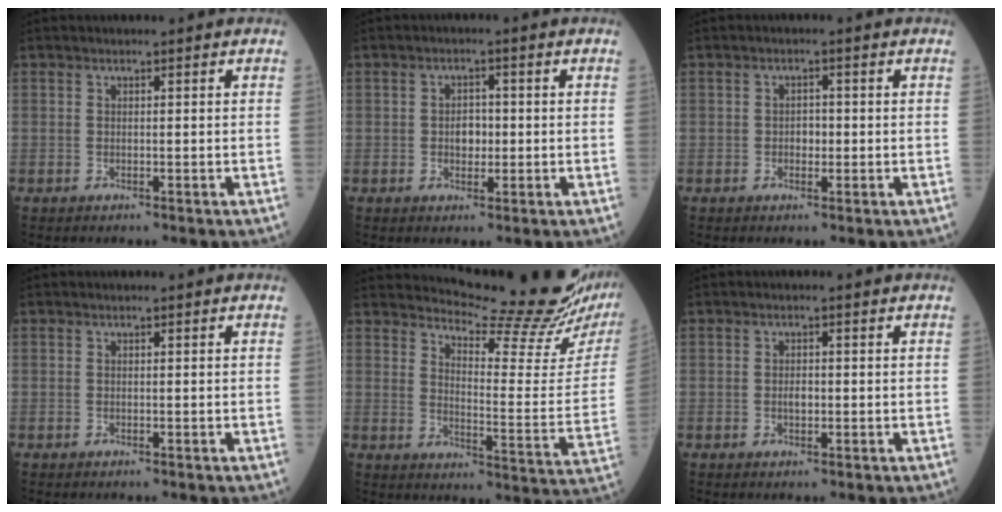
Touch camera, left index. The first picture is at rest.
{"total": 2.8, "force": [-0.4, 1.9, 2.1], "torque": [-0.032, 0.004, -0.005]}
{"total": 1.8, "force": [-0.4, 1.2, 1.2], "torque": [-0.015, 0.003, -0.008]}
{"total": 0.0}
{"total": 19.0, "force": [17.8, -0.8, 6.6], "torque": [-0.109, -0.112, 0.221]}
{"total": 1.4, "force": [-0.3, 0.7, 1.2], "torque": [-0.021, 0.000, -0.005]}